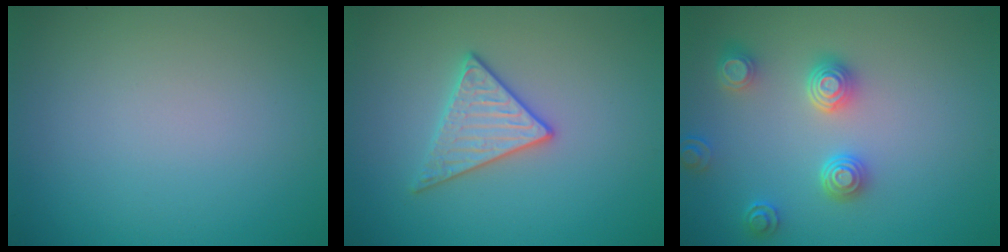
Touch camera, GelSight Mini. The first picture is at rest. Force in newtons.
{"total": 2.9, "press": 2.9, "slide": 0.4}
{"total": 3.8, "press": 3.4, "slide": 1.6}